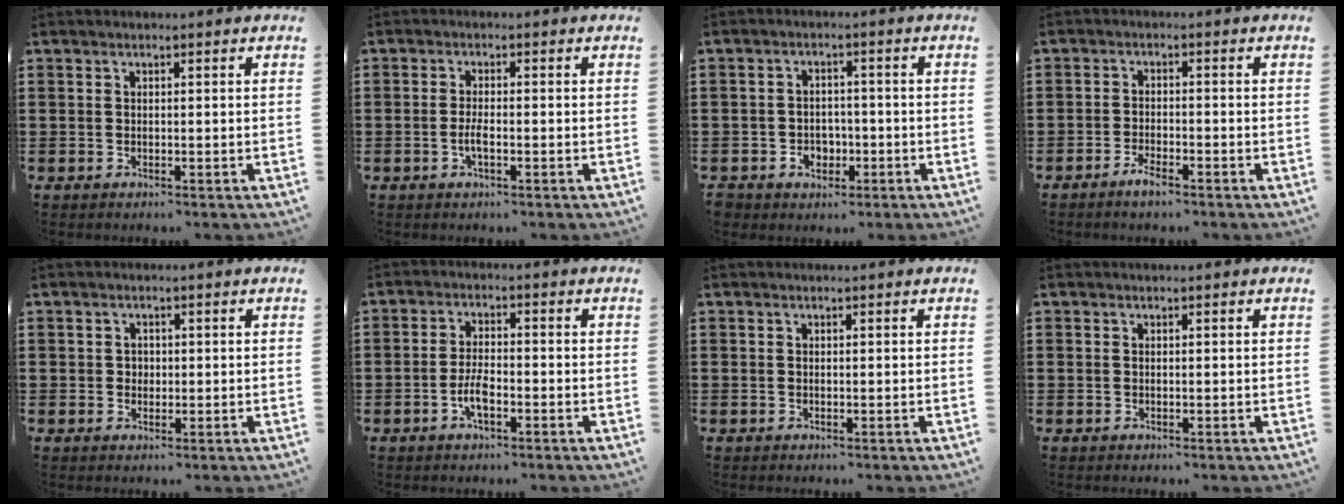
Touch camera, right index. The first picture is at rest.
{"total": 2.2, "force": [-0.8, 0.5, 2.0], "torque": [-0.044, -0.001, -0.016]}
{"total": 3.0, "force": [-1.6, 2.5, 0.8], "torque": [-0.022, 0.005, -0.035]}
{"total": 2.2, "force": [-1.9, 0.4, 1.1], "torque": [-0.020, 0.003, -0.036]}
{"total": 1.2, "force": [0.2, 1.1, 0.4], "torque": [-0.012, 0.006, 0.002]}
{"total": 3.8, "force": [-1.7, 1.4, 3.0], "torque": [-0.072, -0.001, -0.037]}
{"total": 0.0}
{"total": 0.0}